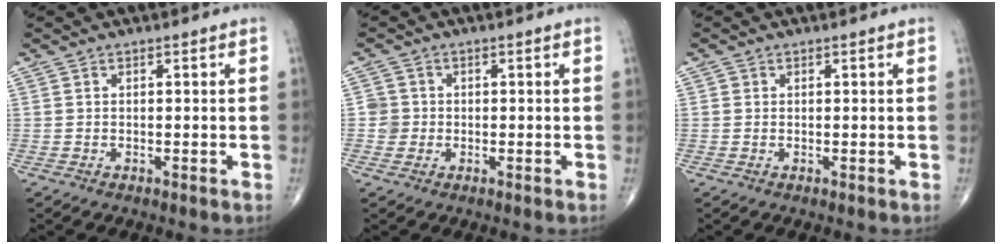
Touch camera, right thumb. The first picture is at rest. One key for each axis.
{"total": 2.6, "fx": -0.2, "fy": 2.6, "fz": 0.1, "tx": 0.021, "ty": 0.009, "tz": -0.007}
{"total": 0.6, "fx": 0.1, "fy": 0.5, "fz": 0.1, "tx": 0.002, "ty": 0.002, "tz": 0.001}